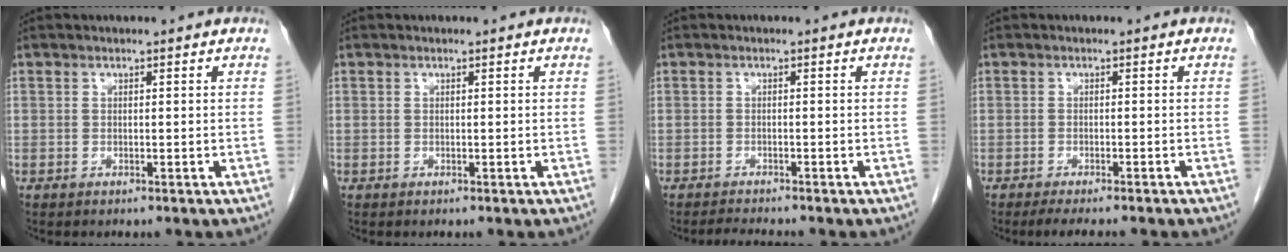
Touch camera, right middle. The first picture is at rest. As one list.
[{"total": 0.0}, {"total": 2.1, "force": [-2.0, -0.5, 0.5], "torque": [-0.015, -0.012, -0.035]}, {"total": 5.1, "force": [-4.3, 0.1, 2.8], "torque": [-0.032, -0.010, -0.061]}]